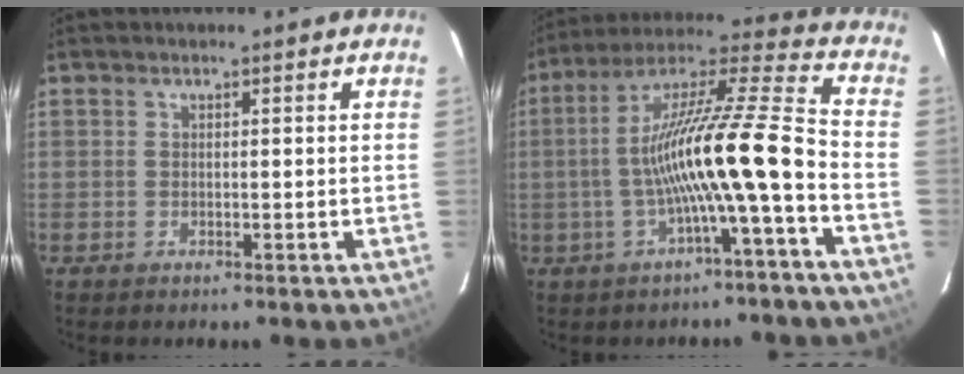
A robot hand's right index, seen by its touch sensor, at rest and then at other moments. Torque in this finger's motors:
{"motor_torque": [1.58, -0.56, 1.05, 0.21]}